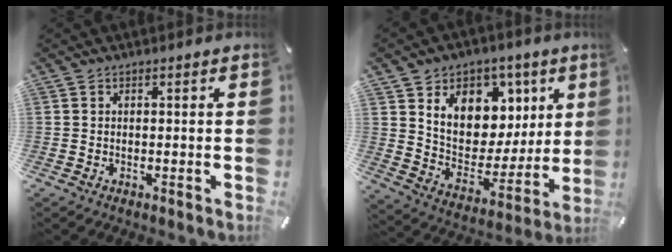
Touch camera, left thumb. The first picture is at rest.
{"total": 13.1, "force": [6.1, 10.4, 5.1], "torque": [-0.082, -0.047, 0.116]}